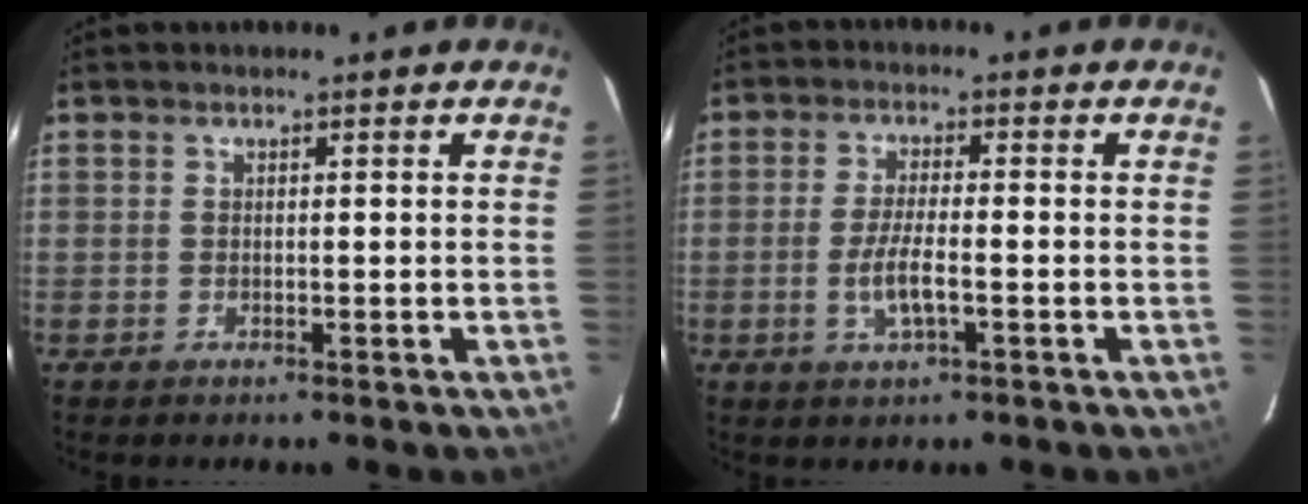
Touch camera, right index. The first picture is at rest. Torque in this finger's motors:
{"motor_torque": [0.09, -0.22, 0.09, 0.07]}